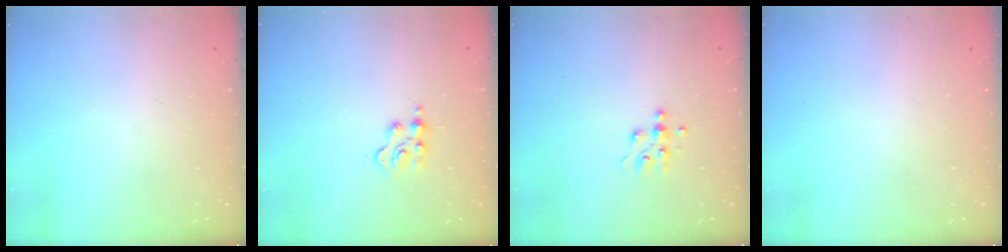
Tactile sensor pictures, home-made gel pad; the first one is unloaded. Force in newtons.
{"total": 2.6, "press": 2.6, "slide": 0.4}
{"total": 5.9, "press": 5.9, "slide": 0.7}
{"total": 0.6, "press": 0.5, "slide": 0.2}